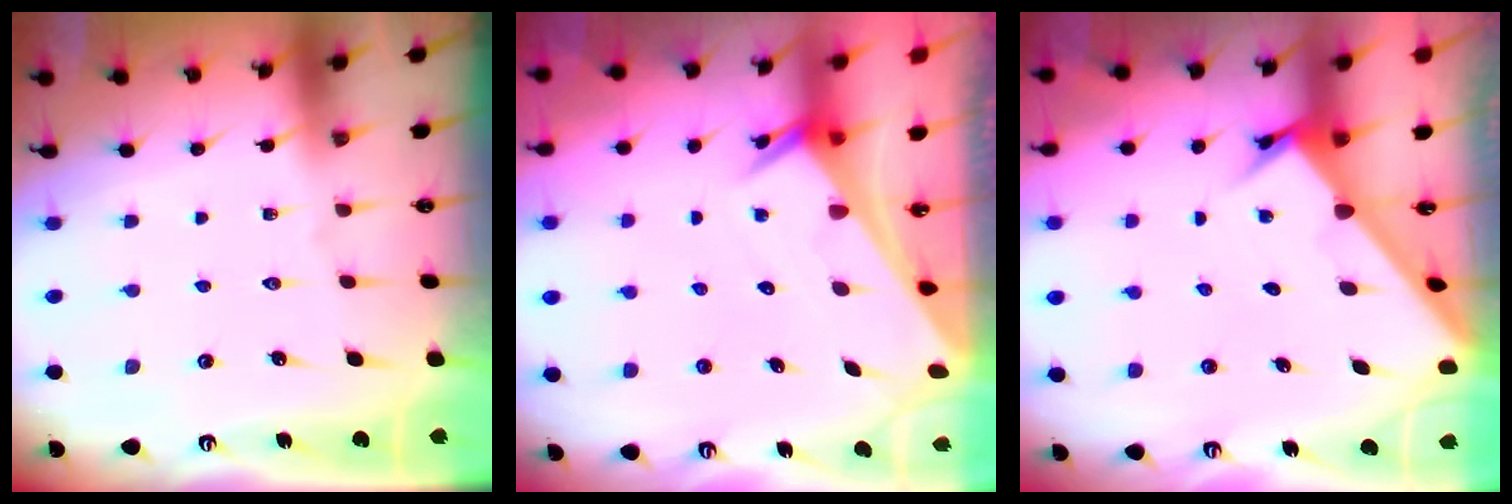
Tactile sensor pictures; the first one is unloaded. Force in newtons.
{"total": 2.4, "press": 2.4, "slide": 0.2}
{"total": 2.5, "press": 2.5, "slide": 0.3}